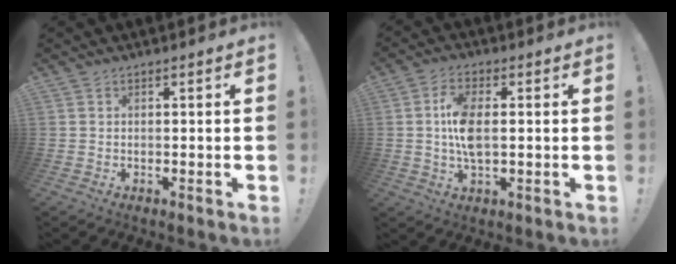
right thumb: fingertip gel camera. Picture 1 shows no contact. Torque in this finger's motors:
{"motor_torque": [1.21, 1.58, 0.58, -0.38, 0.03]}